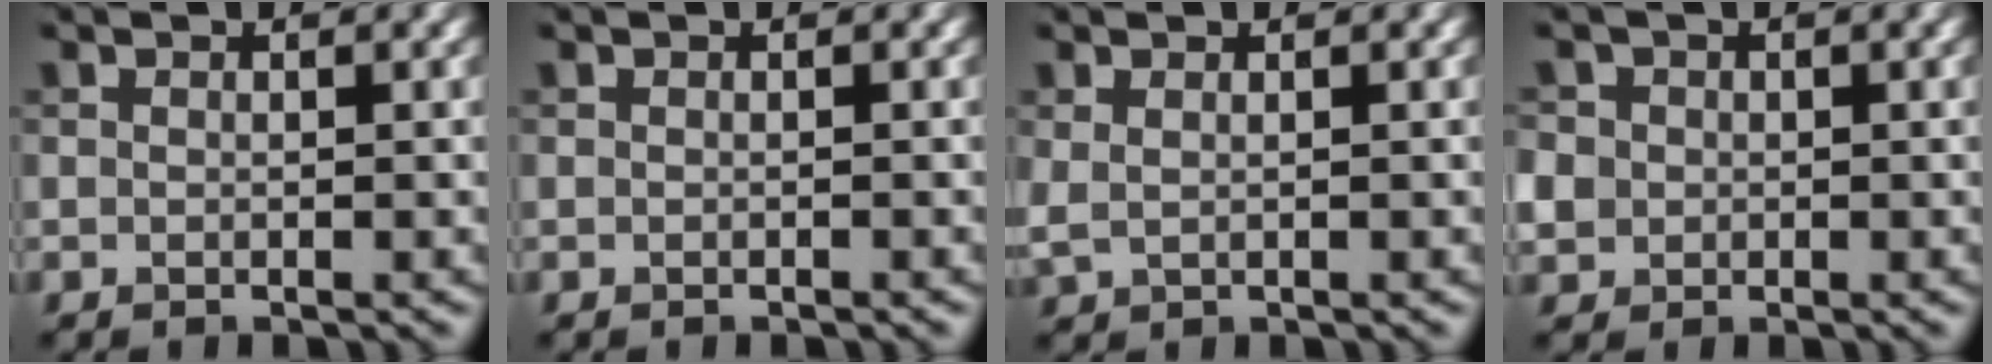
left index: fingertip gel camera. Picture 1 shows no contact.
{"total": 0.0}
{"total": 1.1, "force": [0.6, 0.5, 0.8], "torque": [-0.020, -0.002, 0.015]}
{"total": 3.5, "force": [0.1, 3.3, 1.2], "torque": [-0.035, 0.018, -0.006]}